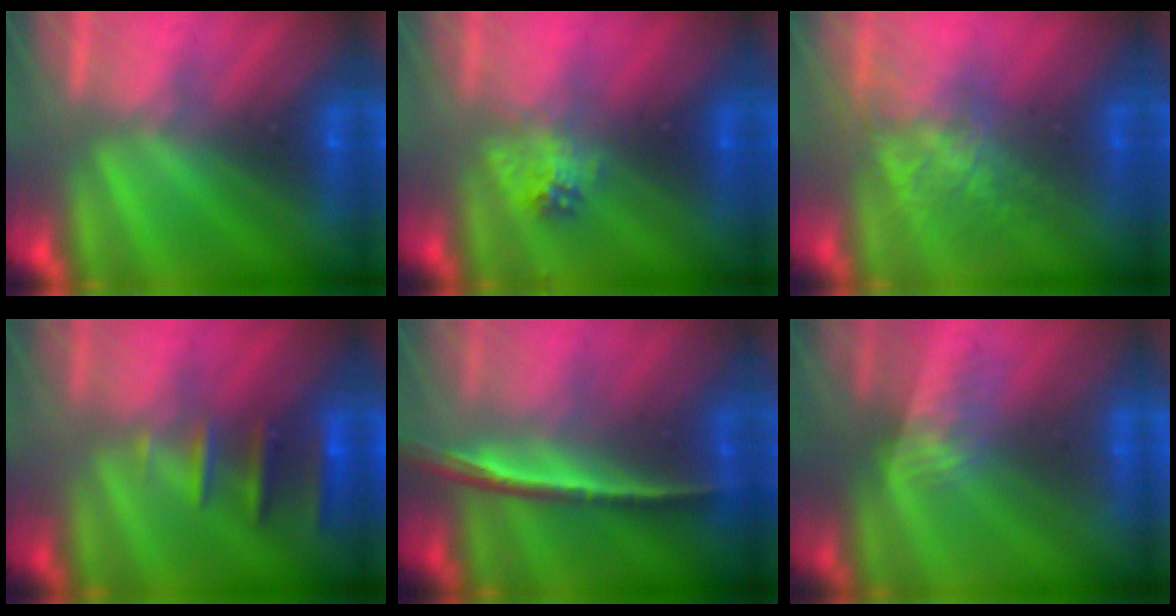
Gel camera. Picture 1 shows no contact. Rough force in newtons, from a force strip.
{"total": 2.3}
{"total": 3.9}
{"total": 2.4}
{"total": 1.3}
{"total": 3.0}